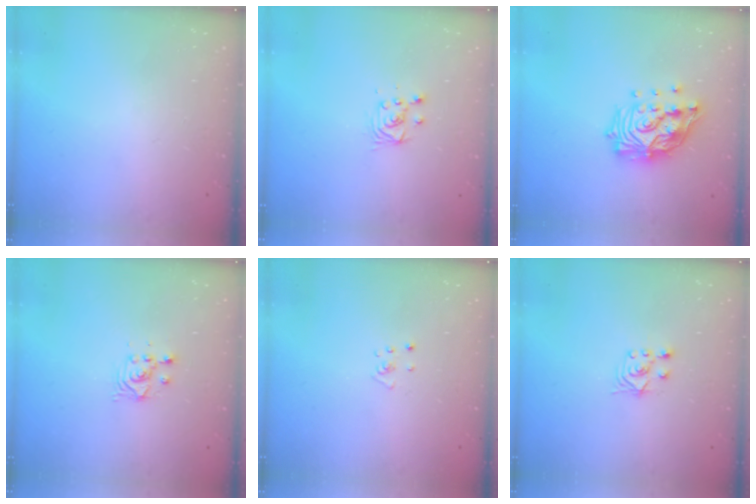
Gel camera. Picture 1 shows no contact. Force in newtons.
{"total": 3.1, "press": 3.1, "slide": 0.3}
{"total": 16.7, "press": 16.6, "slide": 1.1}
{"total": 2.8, "press": 2.8, "slide": 0.1}
{"total": 2.2, "press": 2.2, "slide": 0.2}
{"total": 3.0, "press": 2.8, "slide": 0.9}